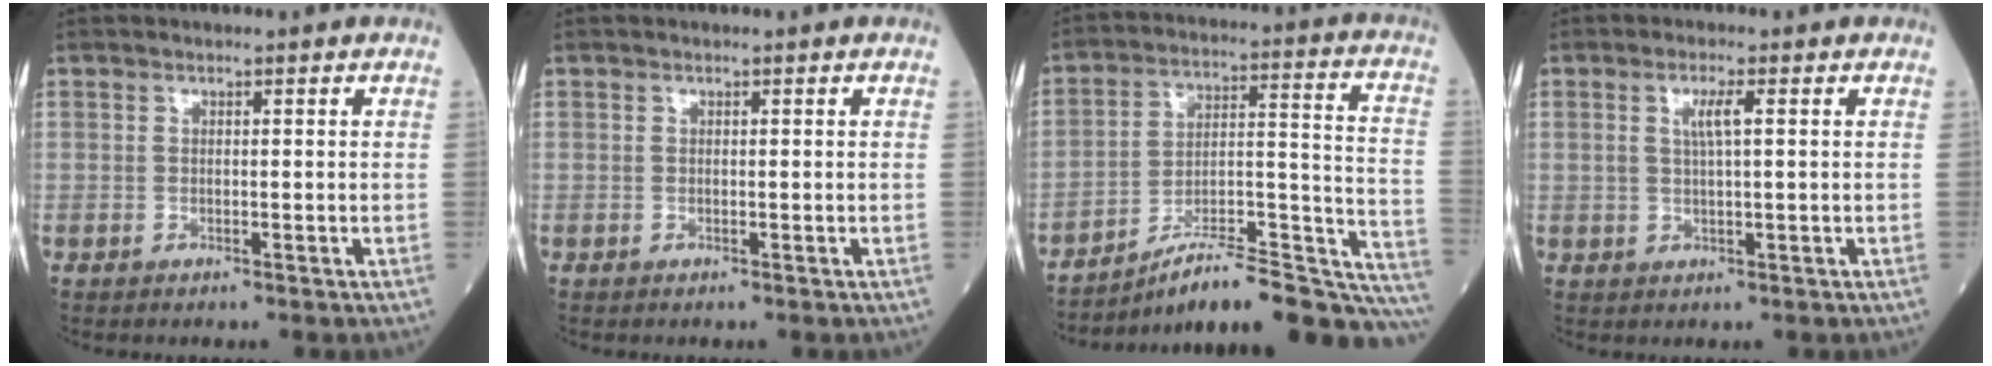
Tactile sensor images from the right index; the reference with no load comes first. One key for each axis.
{"total": 0.0}
{"total": 24.9, "fx": -22.0, "fy": 2.1, "fz": 11.4, "tx": -0.088, "ty": 0.030, "tz": -0.319}
{"total": 3.0, "fx": 0.8, "fy": 0.2, "fz": 2.9, "tx": -0.059, "ty": 0.001, "tz": 0.017}